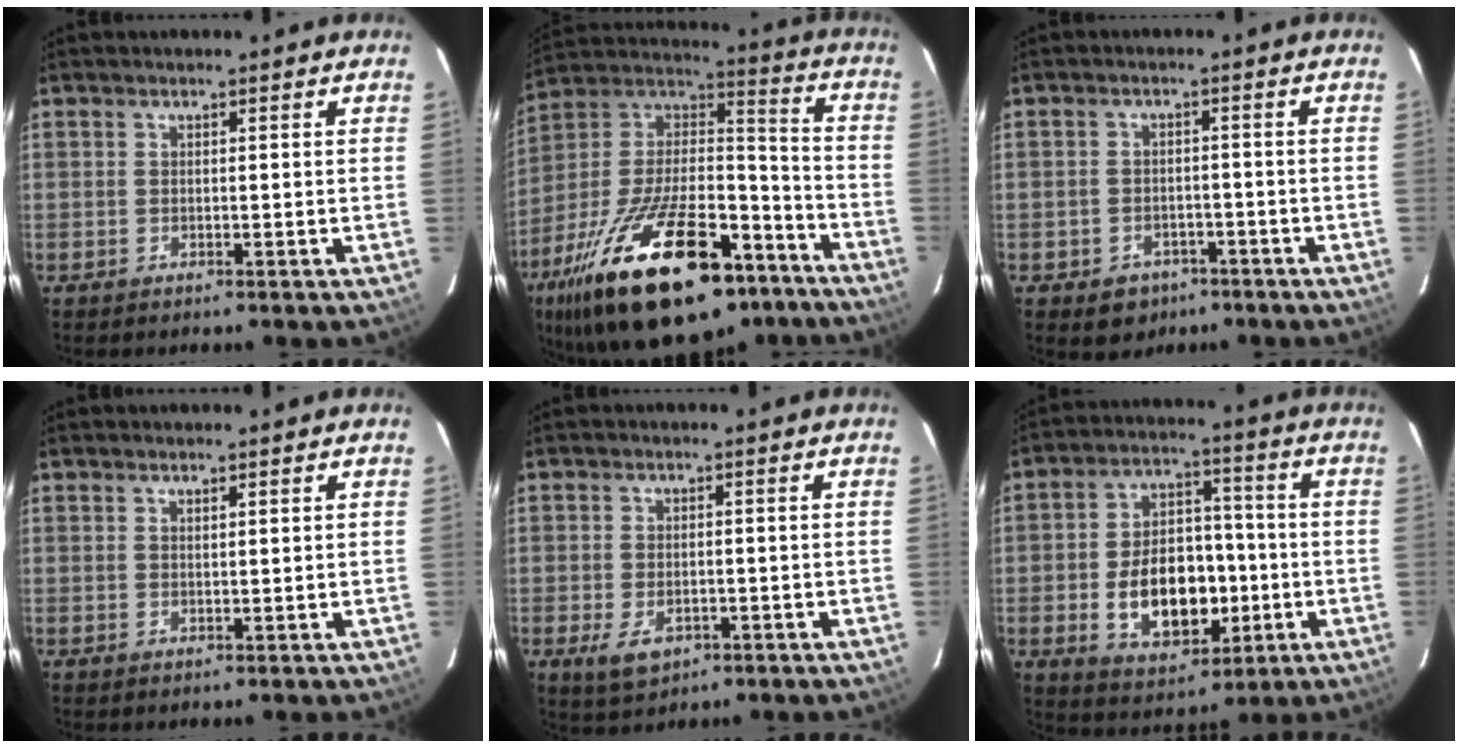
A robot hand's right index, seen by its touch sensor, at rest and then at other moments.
{"total": 35.3, "force": [-21.9, 14.7, 23.3], "torque": [-0.432, -0.011, -0.328]}
{"total": 5.5, "force": [-3.2, 4.2, 1.4], "torque": [-0.039, 0.010, -0.033]}
{"total": 1.0, "force": [0.9, 0.0, 0.5], "torque": [-0.010, -0.001, 0.016]}
{"total": 5.5, "force": [-2.2, 3.4, 3.7], "torque": [-0.082, -0.012, -0.032]}
{"total": 14.9, "force": [-3.3, 9.5, 11.0], "torque": [-0.212, 0.020, -0.033]}